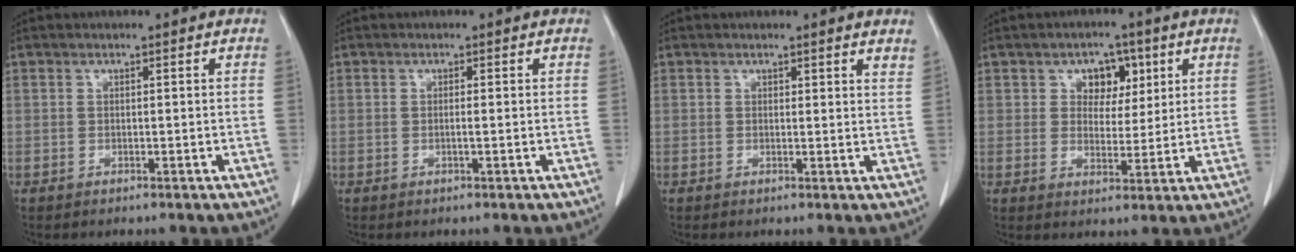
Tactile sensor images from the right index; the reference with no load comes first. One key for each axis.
{"total": 0.7, "fx": -0.1, "fy": -0.1, "fz": 0.7, "tx": -0.014, "ty": -0.001, "tz": -0.002}
{"total": 2.5, "fx": 2.3, "fy": 0.6, "fz": 0.7, "tx": -0.005, "ty": -0.009, "tz": 0.011}
{"total": 5.5, "fx": 2.3, "fy": 4.0, "fz": 3.1, "tx": -0.038, "ty": 0.011, "tz": 0.036}